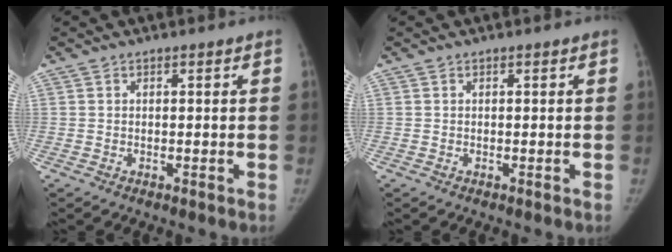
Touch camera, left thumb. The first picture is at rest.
{"total": 0.0}